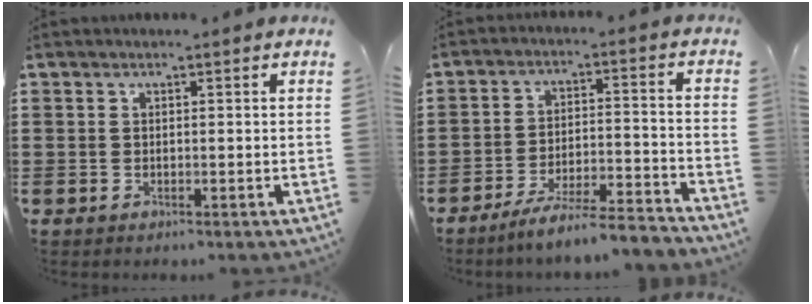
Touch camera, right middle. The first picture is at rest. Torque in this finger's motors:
{"motor_torque": [2.14, 0.00, 0.27, 0.11]}